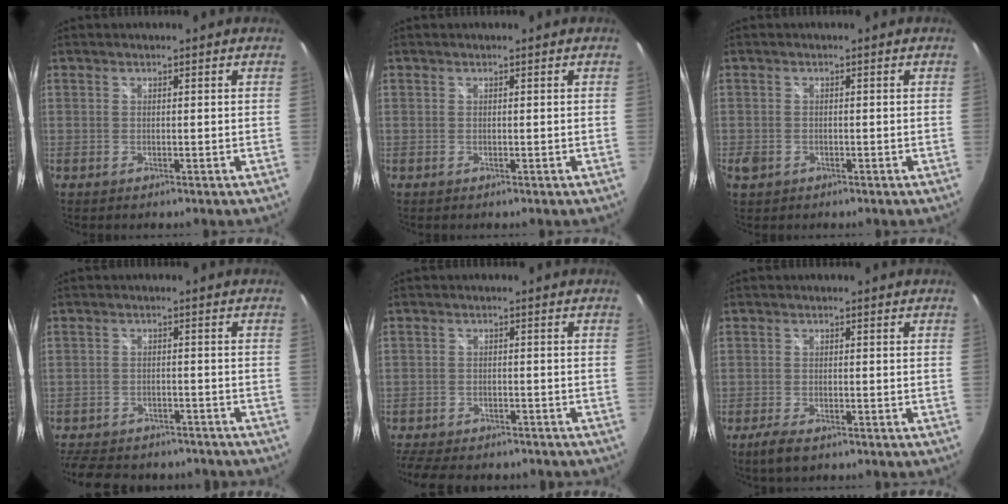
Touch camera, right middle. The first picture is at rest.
{"total": 0.0}
{"total": 2.6, "force": [-1.3, 2.0, 1.1], "torque": [-0.024, -0.003, -0.023]}
{"total": 15.6, "force": [-12.9, 6.3, 6.1], "torque": [-0.143, -0.010, -0.181]}
{"total": 10.2, "force": [-8.6, 3.9, 3.8], "torque": [-0.101, -0.008, -0.135]}
{"total": 4.1, "force": [-2.9, 1.4, 2.5], "torque": [-0.063, -0.012, -0.053]}